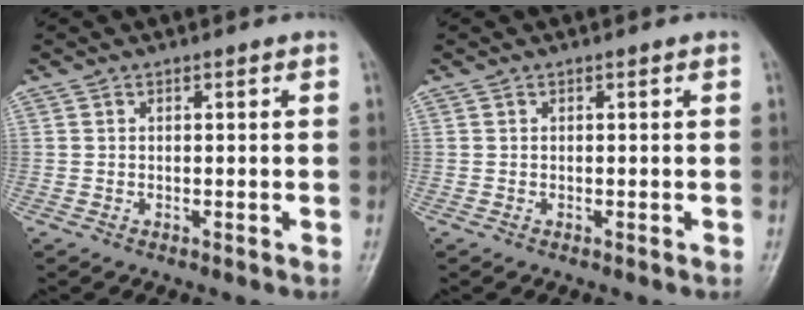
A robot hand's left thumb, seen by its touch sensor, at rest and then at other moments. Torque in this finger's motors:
{"motor_torque": [0.00, 0.00, -0.25, -0.25, 0.00]}